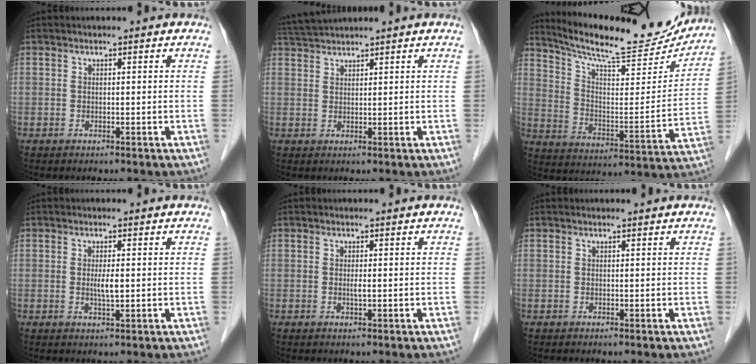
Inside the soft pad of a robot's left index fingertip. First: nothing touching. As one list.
[{"total": 4.2, "force": [4.1, -0.5, 0.8], "torque": [-0.020, 0.025, 0.081]}, {"total": 20.4, "force": [18.9, 2.7, 7.2], "torque": [-0.122, -0.035, 0.274]}, {"total": 2.0, "force": [0.2, 0.2, 2.0], "torque": [-0.040, -0.004, 0.002]}, {"total": 0.7, "force": [0.1, 0.0, 0.7], "torque": [-0.017, -0.003, 0.000]}, {"total": 0.9, "force": [0.8, 0.1, 0.1], "torque": [-0.009, 0.004, 0.012]}]